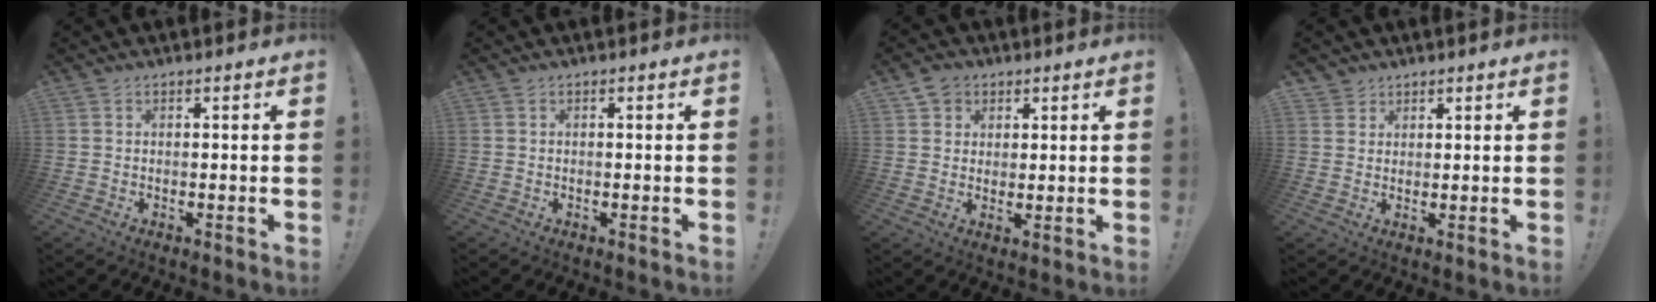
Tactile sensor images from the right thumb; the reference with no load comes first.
{"total": 0.0}
{"total": 4.2, "force": [2.5, 3.3, 0.8], "torque": [-0.006, -0.013, 0.046]}
{"total": 2.8, "force": [2.0, 2.0, 0.0], "torque": [-0.002, -0.012, 0.036]}